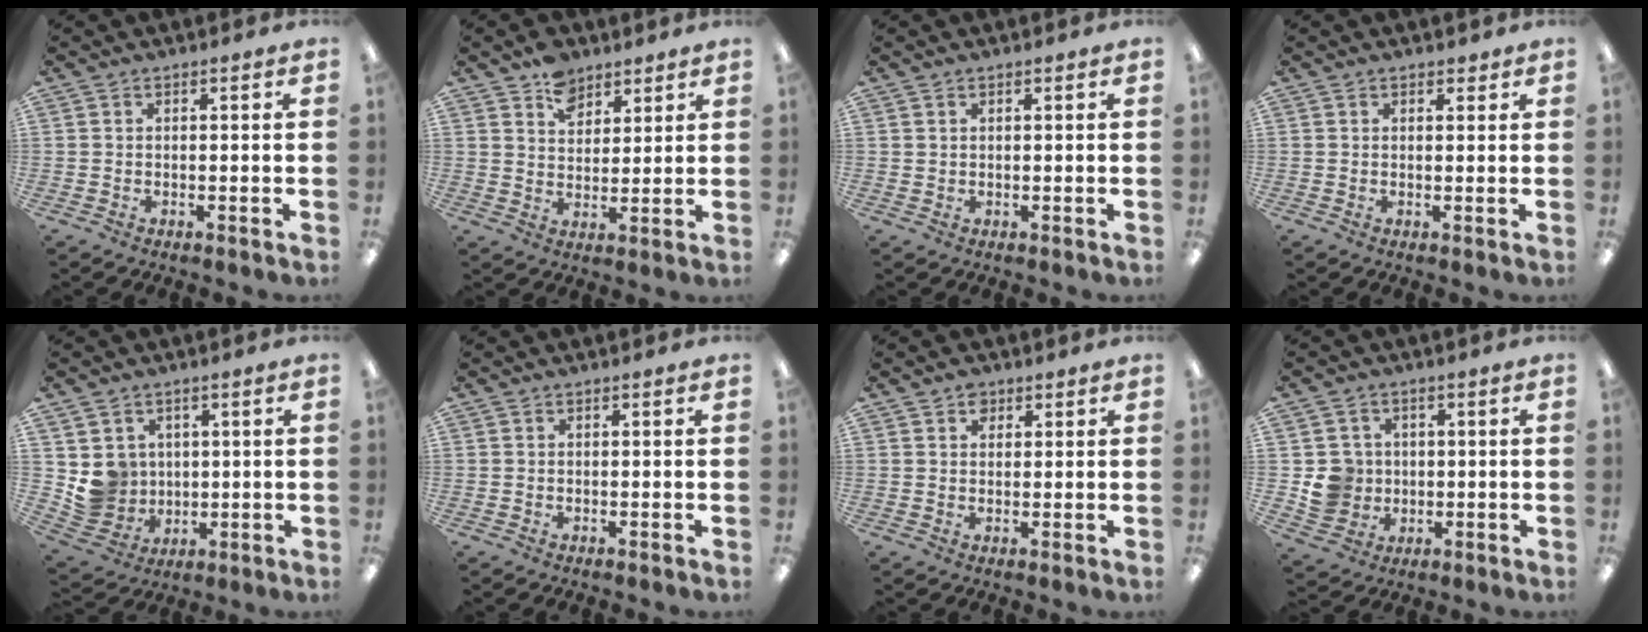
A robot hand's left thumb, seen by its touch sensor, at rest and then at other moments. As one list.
[{"total": 7.3, "force": [5.2, 4.5, 2.3], "torque": [-0.033, -0.021, 0.094]}, {"total": 0.7, "force": [0.5, 0.5, 0.0], "torque": [0.000, 0.002, 0.010]}, {"total": 1.3, "force": [1.0, 0.8, 0.3], "torque": [0.001, -0.002, 0.016]}, {"total": 7.8, "force": [2.1, 7.5, 0.6], "torque": [-0.018, -0.010, 0.054]}, {"total": 0.0}, {"total": 2.7, "force": [1.7, 1.9, 1.0], "torque": [-0.006, -0.004, 0.028]}, {"total": 7.6, "force": [0.1, 7.4, 1.5], "torque": [-0.029, 0.008, 0.011]}]